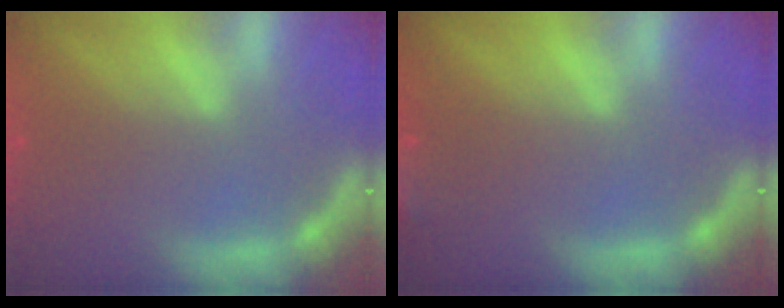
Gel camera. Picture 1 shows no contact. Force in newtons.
{"total": 1.9}